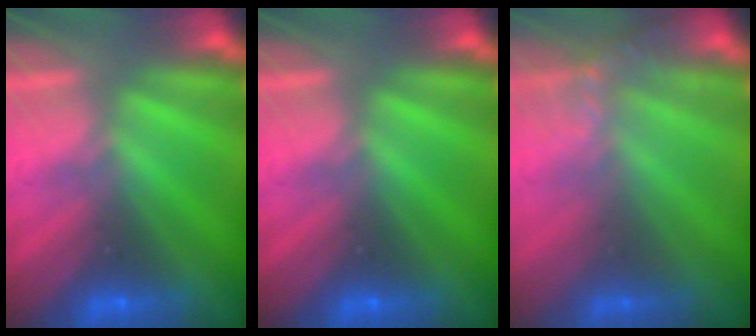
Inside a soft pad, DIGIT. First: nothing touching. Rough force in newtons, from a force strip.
{"total": 0.0}
{"total": 1.4}